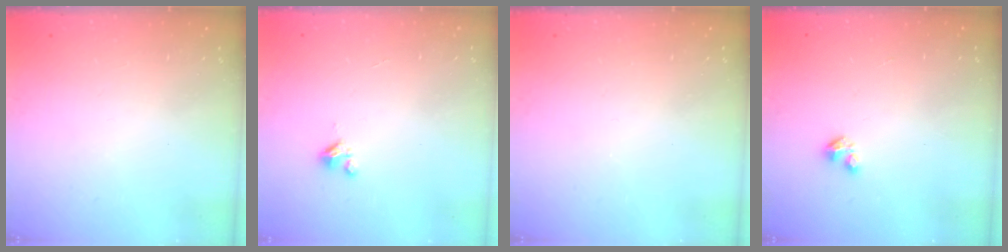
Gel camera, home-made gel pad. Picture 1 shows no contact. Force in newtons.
{"total": 2.4, "press": 2.4, "slide": 0.3}
{"total": 0.0}
{"total": 1.3, "press": 1.2, "slide": 0.4}